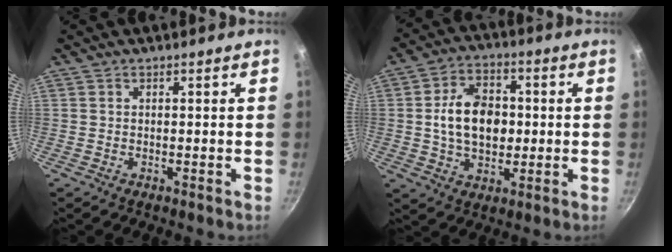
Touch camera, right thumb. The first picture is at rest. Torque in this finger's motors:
{"motor_torque": [0.37, 2.75, 1.09, -0.11, 0.07]}